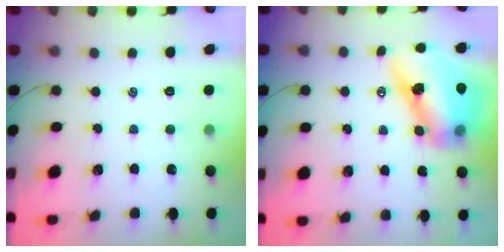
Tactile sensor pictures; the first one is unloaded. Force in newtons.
{"total": 14.3, "press": 13.8, "slide": 4.0}